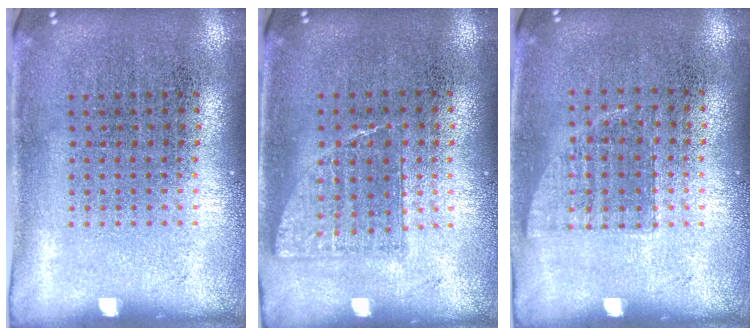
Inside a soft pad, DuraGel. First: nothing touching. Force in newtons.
{"total": 0.8, "press": 0.7, "slide": 0.2}
{"total": 0.6, "press": 0.6, "slide": 0.2}